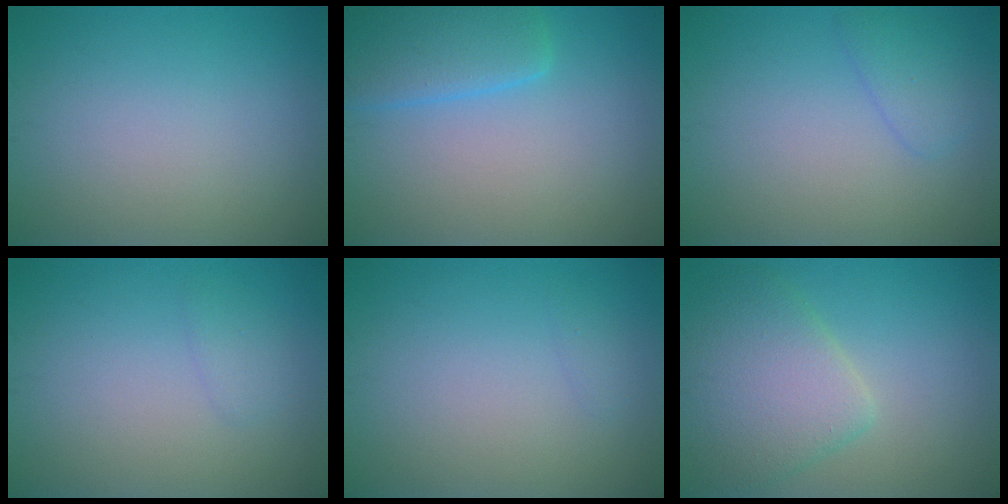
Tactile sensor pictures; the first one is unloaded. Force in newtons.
{"total": 4.3, "press": 4.3, "slide": 0.3}
{"total": 1.8, "press": 1.8, "slide": 0.2}
{"total": 1.0, "press": 1.0, "slide": 0.1}
{"total": 0.5, "press": 0.5, "slide": 0.0}
{"total": 5.6, "press": 5.6, "slide": 0.3}